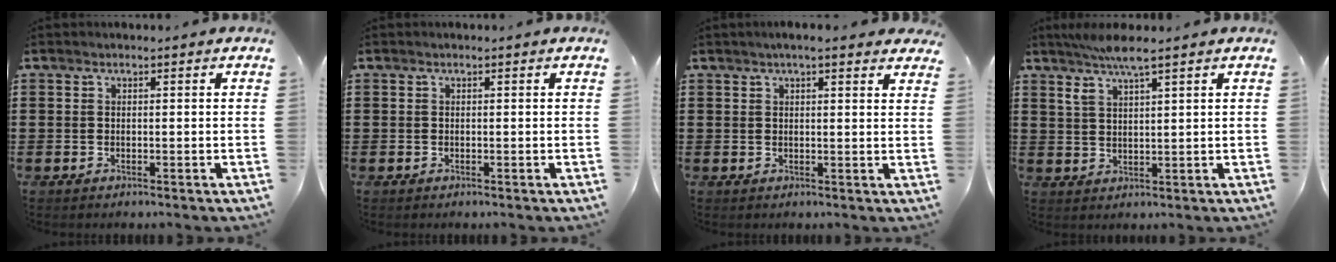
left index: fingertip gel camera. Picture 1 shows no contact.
{"total": 0.0}
{"total": 3.1, "force": [2.5, 0.3, 1.8], "torque": [-0.040, 0.004, 0.044]}
{"total": 5.4, "force": [4.0, 0.3, 3.6], "torque": [-0.080, -0.002, 0.070]}